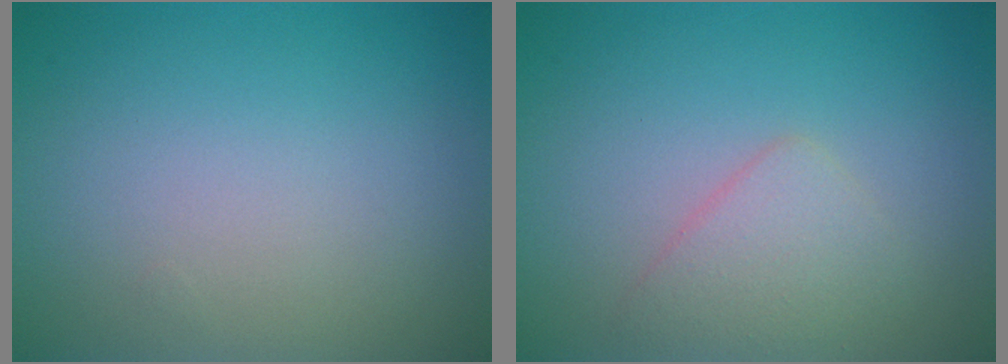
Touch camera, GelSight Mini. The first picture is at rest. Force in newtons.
{"total": 2.2, "press": 2.2, "slide": 0.0}